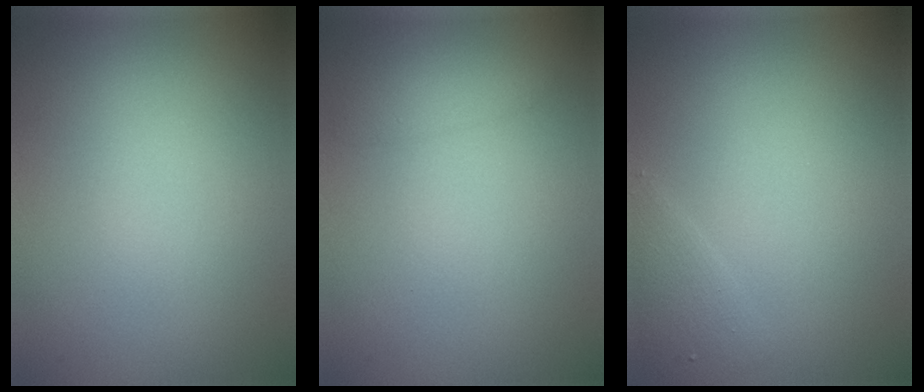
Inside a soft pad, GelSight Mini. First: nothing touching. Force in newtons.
{"total": 1.3, "press": 1.3, "slide": 0.0}
{"total": 1.4, "press": 1.4, "slide": 0.1}